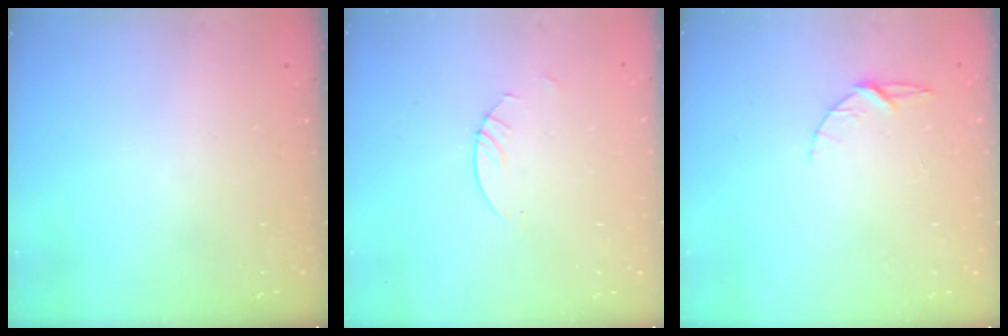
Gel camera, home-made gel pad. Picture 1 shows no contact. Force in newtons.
{"total": 2.7, "press": 2.7, "slide": 0.2}
{"total": 5.1, "press": 5.1, "slide": 0.4}